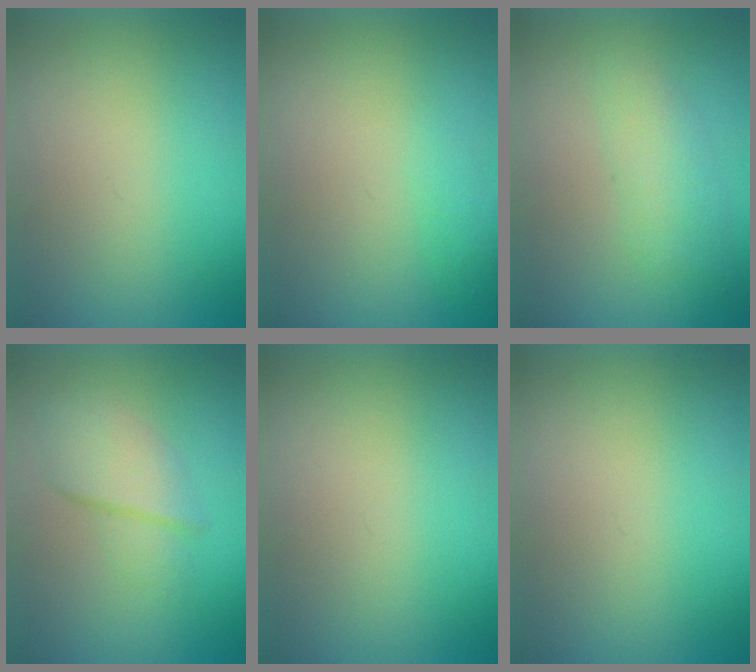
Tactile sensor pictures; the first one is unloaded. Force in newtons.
{"total": 1.1}
{"total": 2.2}
{"total": 2.7}
{"total": 0.0}
{"total": 0.0}